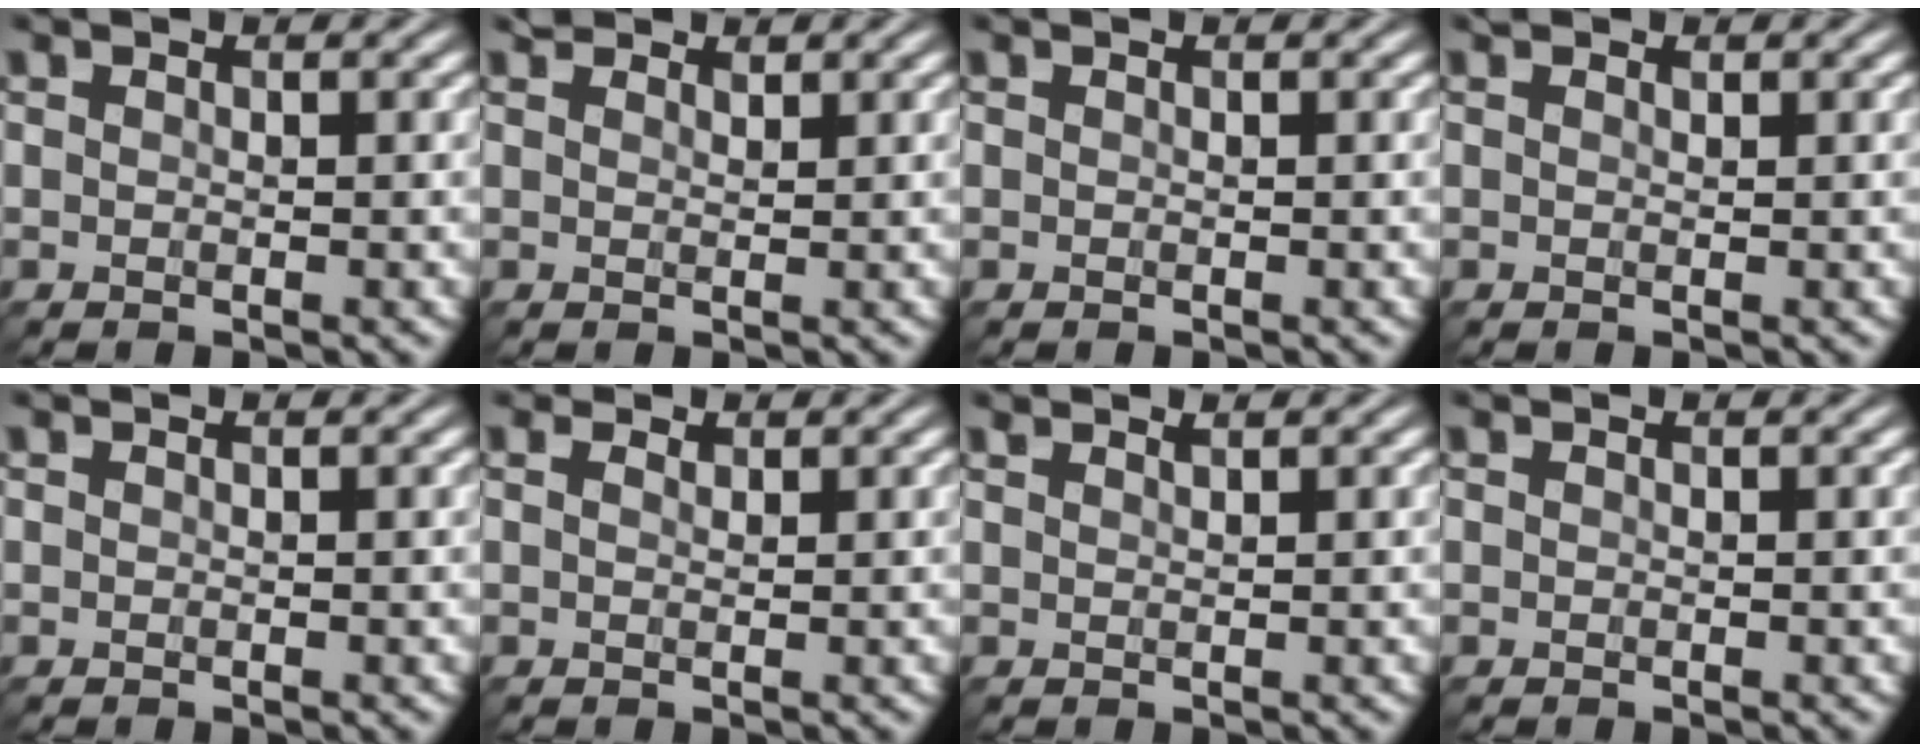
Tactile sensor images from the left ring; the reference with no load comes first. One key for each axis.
{"total": 1.1, "fx": 1.0, "fy": 0.4, "fz": 0.3, "tx": -0.009, "ty": -0.001, "tz": 0.019}
{"total": 0.0}
{"total": 0.6, "fx": 0.4, "fy": 0.2, "fz": 0.4, "tx": -0.007, "ty": 0.001, "tz": 0.007}
{"total": 0.0}
{"total": 1.1, "fx": 0.7, "fy": 0.6, "fz": 0.6, "tx": -0.008, "ty": -0.004, "tz": 0.009}
{"total": 0.8, "fx": 0.7, "fy": 0.0, "fz": 0.3, "tx": -0.004, "ty": -0.003, "tz": 0.010}
{"total": 0.0}